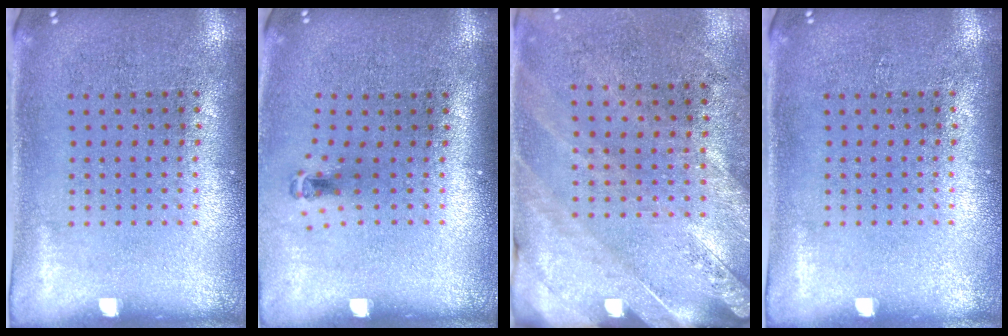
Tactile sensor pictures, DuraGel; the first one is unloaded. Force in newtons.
{"total": 0.7, "press": 0.3, "slide": 0.6}
{"total": 2.4, "press": 2.0, "slide": 1.3}
{"total": 0.0}